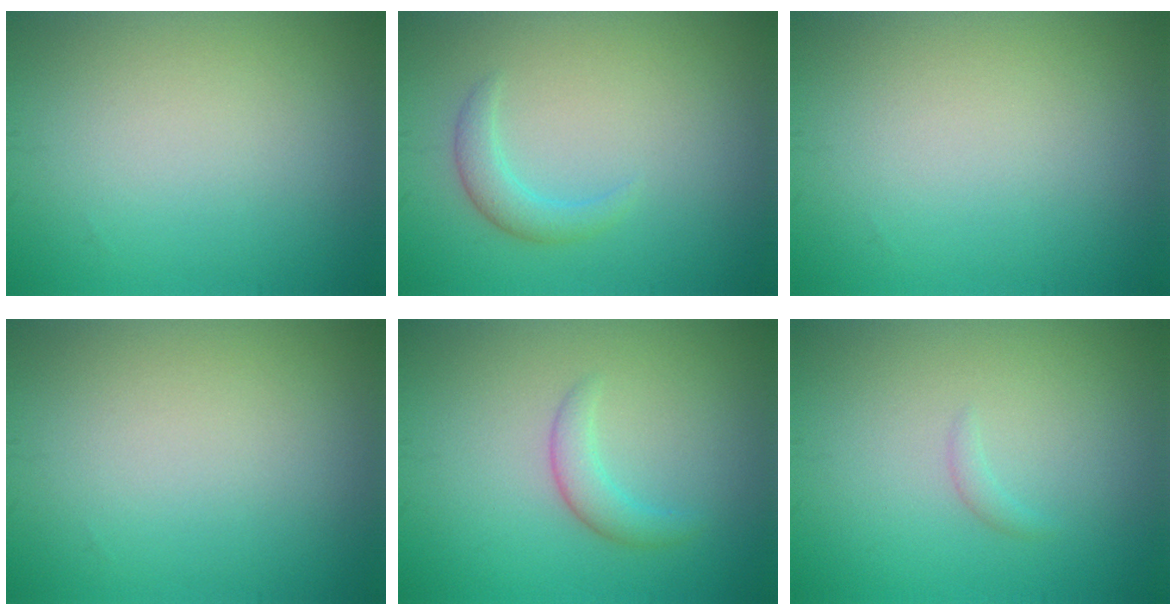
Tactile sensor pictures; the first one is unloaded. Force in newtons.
{"total": 1.9, "press": 1.9, "slide": 0.1}
{"total": 0.0}
{"total": 0.0}
{"total": 1.9, "press": 1.9, "slide": 0.1}
{"total": 0.7, "press": 0.7, "slide": 0.1}